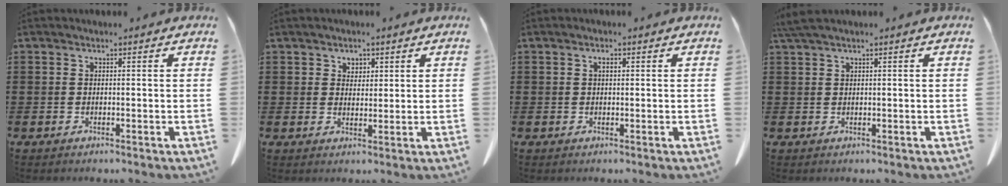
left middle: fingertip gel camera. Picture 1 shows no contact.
{"total": 2.2, "force": [1.6, 1.5, 0.3], "torque": [-0.004, 0.004, 0.028]}
{"total": 1.0, "force": [0.3, 0.5, 0.8], "torque": [-0.018, 0.006, 0.005]}
{"total": 1.7, "force": [1.2, 0.1, 1.2], "torque": [-0.025, 0.001, 0.023]}